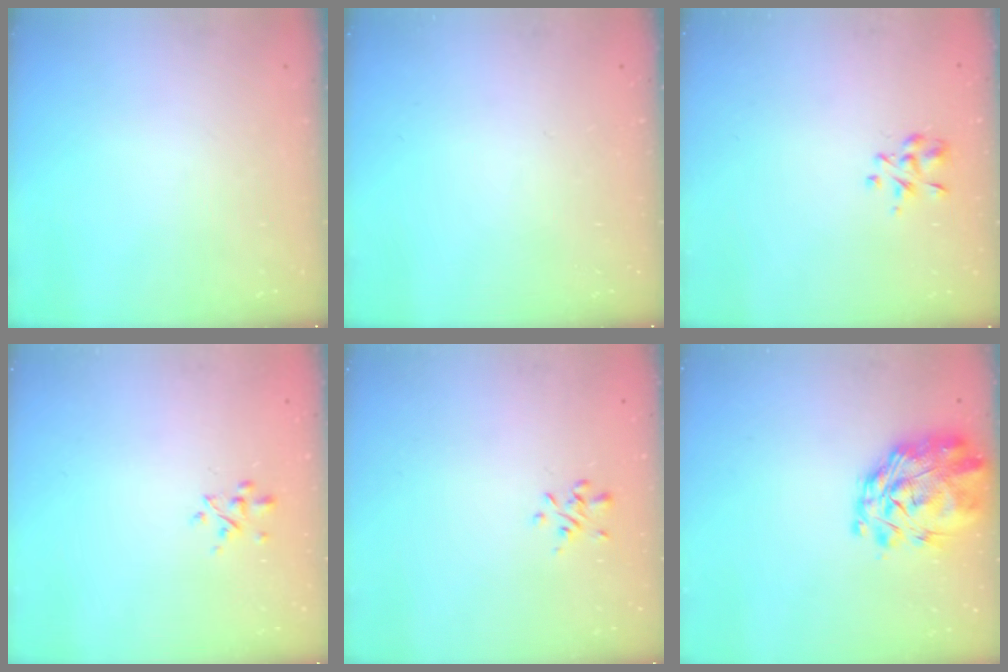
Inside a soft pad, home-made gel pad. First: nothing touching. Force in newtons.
{"total": 0.0}
{"total": 3.0, "press": 2.9, "slide": 0.7}
{"total": 2.8, "press": 2.7, "slide": 0.9}
{"total": 0.9, "press": 0.7, "slide": 0.5}
{"total": 4.8, "press": 4.2, "slide": 2.3}